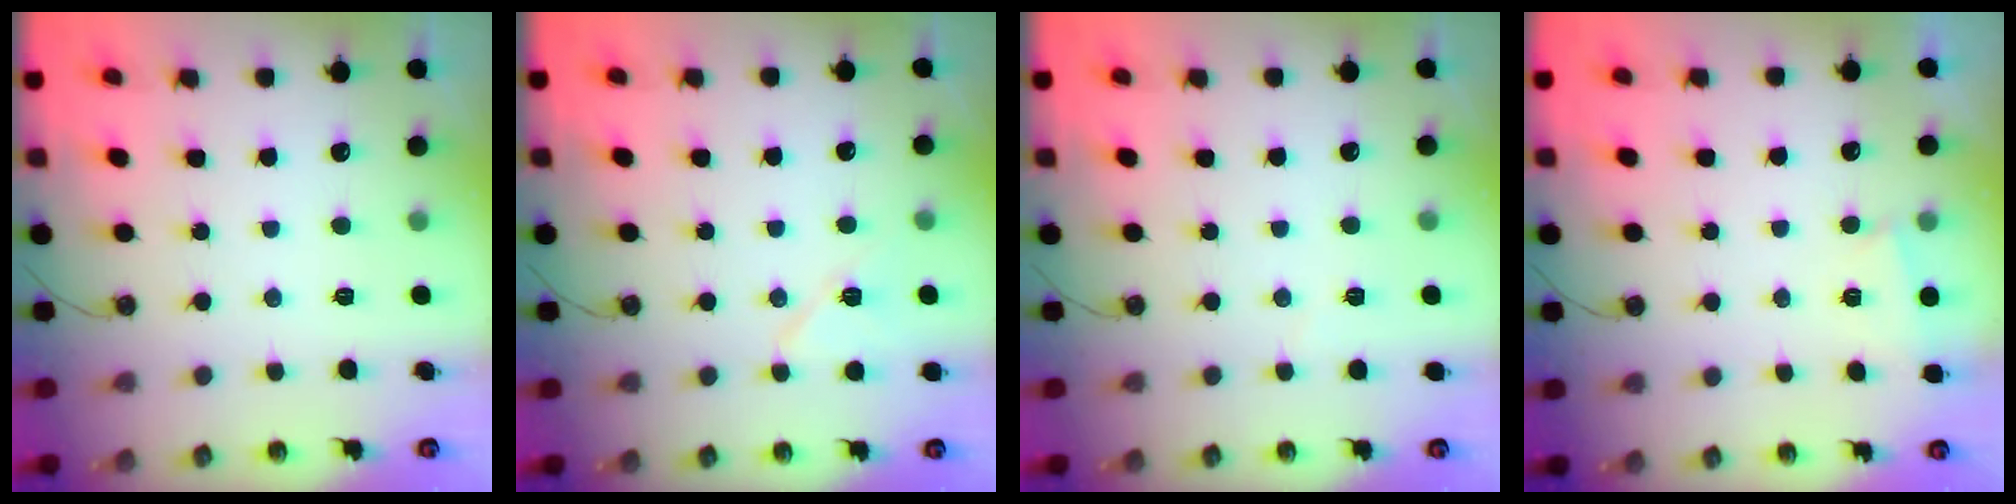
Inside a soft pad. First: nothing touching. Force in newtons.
{"total": 7.9, "press": 7.7, "slide": 1.4}
{"total": 3.0, "press": 3.0, "slide": 0.3}
{"total": 1.5, "press": 1.4, "slide": 0.4}